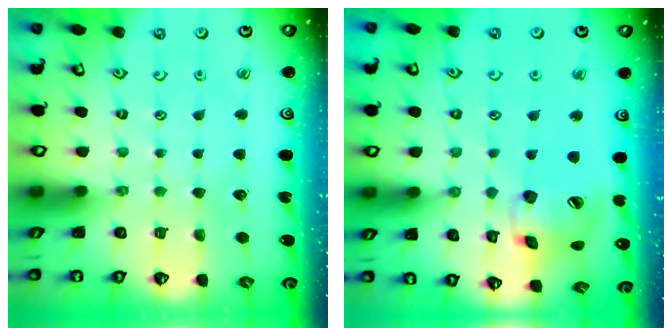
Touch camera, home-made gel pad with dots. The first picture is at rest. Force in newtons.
{"total": 16.3, "press": 16.1, "slide": 2.5}